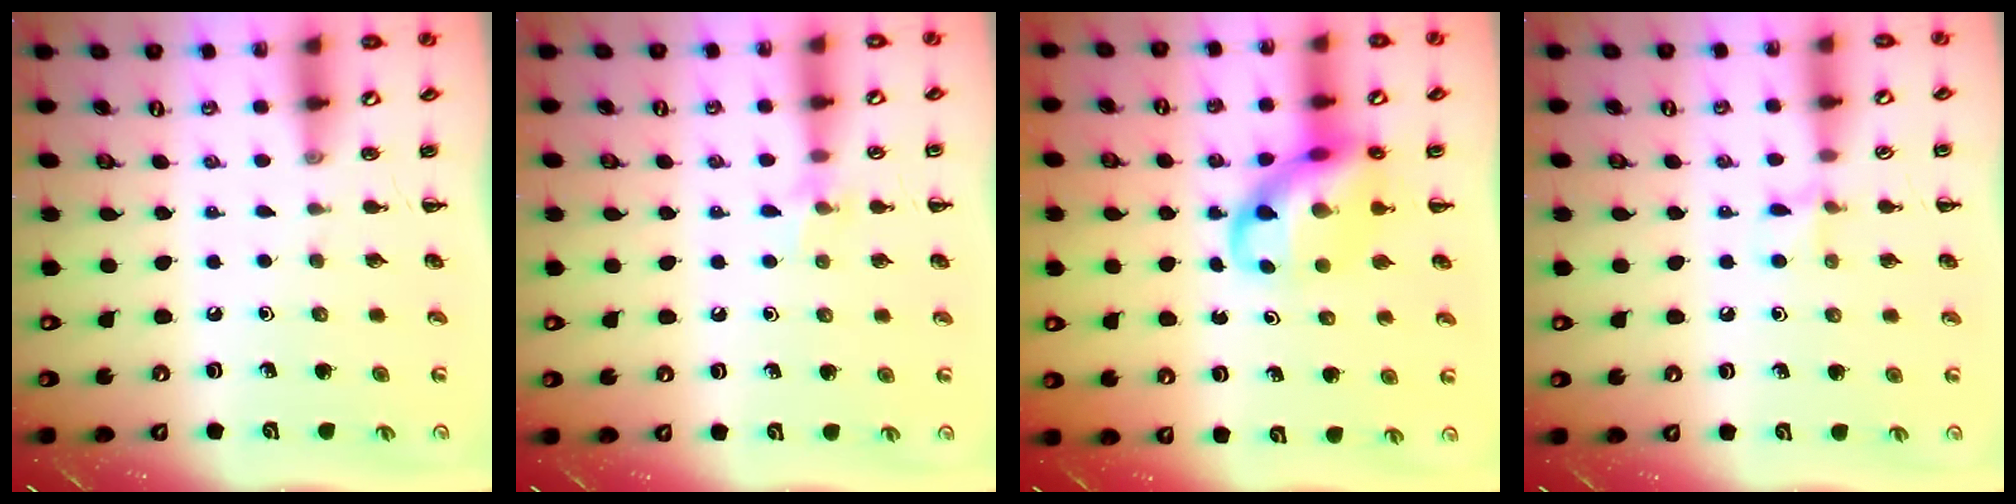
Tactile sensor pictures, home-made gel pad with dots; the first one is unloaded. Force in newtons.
{"total": 6.0, "press": 5.8, "slide": 1.4}
{"total": 11.5, "press": 11.1, "slide": 2.8}
{"total": 6.1, "press": 5.8, "slide": 1.9}